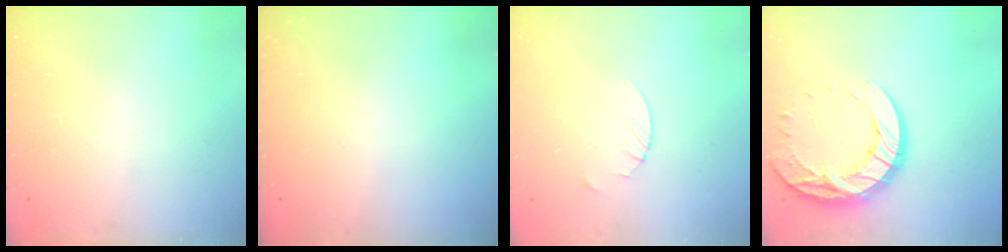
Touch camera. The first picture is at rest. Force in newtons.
{"total": 0.0}
{"total": 1.9, "press": 1.9, "slide": 0.2}
{"total": 17.2, "press": 17.1, "slide": 1.5}